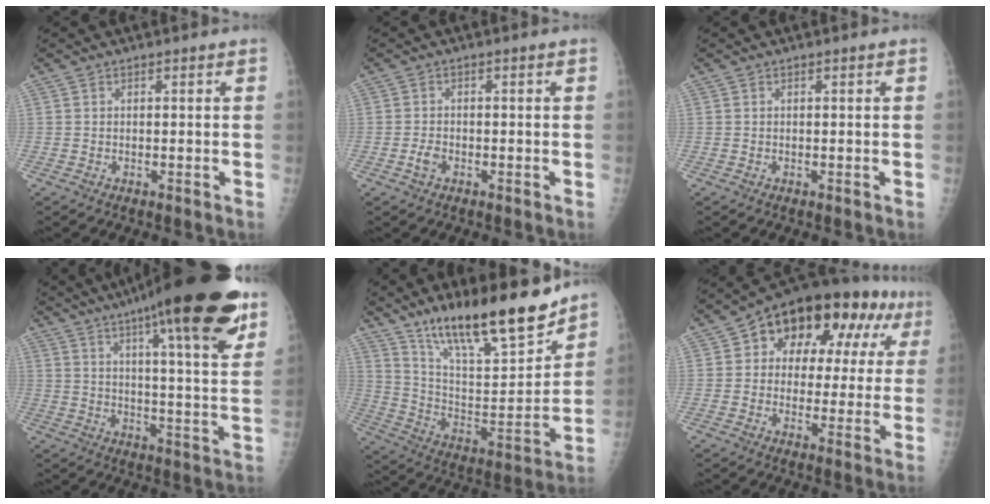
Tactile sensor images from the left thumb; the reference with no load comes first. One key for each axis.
{"total": 2.0, "fx": -0.9, "fy": 1.2, "fz": 1.3, "tx": -0.028, "ty": 0.008, "tz": -0.019}
{"total": 0.0}
{"total": 25.2, "fx": 15.4, "fy": 4.6, "fz": 19.4, "tx": -0.272, "ty": -0.039, "tz": 0.216}
{"total": 22.6, "fx": 17.1, "fy": 5.4, "fz": 13.7, "tx": -0.193, "ty": -0.090, "tz": 0.293}
{"total": 19.2, "fx": 7.5, "fy": 11.3, "fz": 13.6, "tx": -0.133, "ty": 0.014, "tz": 0.095}